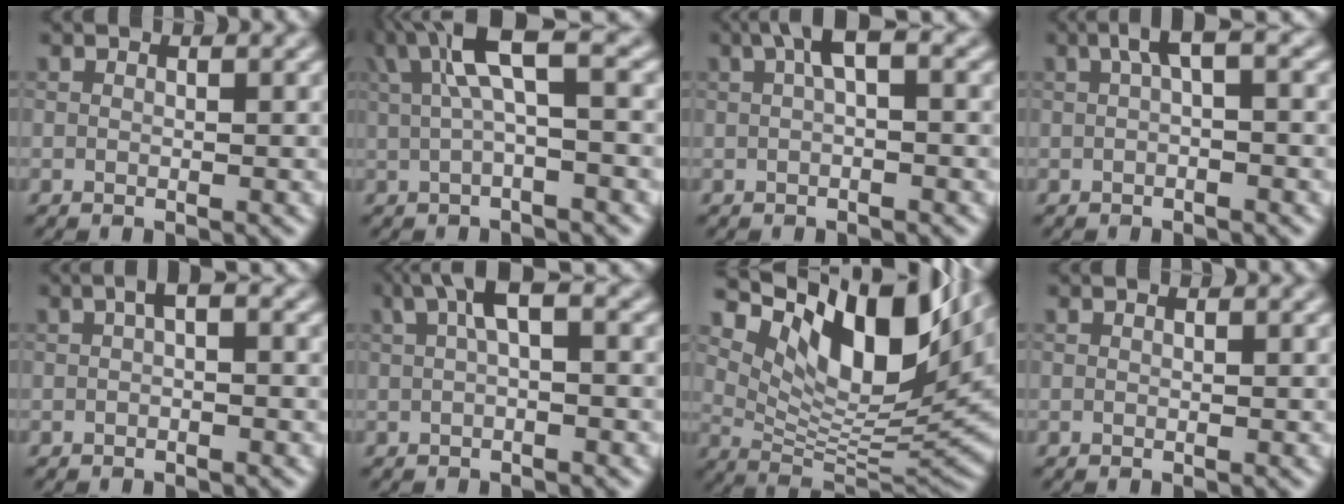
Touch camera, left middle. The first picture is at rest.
{"total": 5.0, "force": [1.7, 1.0, 4.6], "torque": [-0.092, 0.013, 0.030]}
{"total": 2.7, "force": [0.7, 0.6, 2.6], "torque": [-0.050, 0.013, 0.009]}
{"total": 2.3, "force": [0.5, 0.4, 2.2], "torque": [-0.041, 0.013, 0.007]}
{"total": 1.3, "force": [0.0, 0.3, 1.3], "torque": [-0.027, 0.005, 0.000]}
{"total": 3.3, "force": [1.0, 0.8, 3.0], "torque": [-0.059, 0.014, 0.014]}
{"total": 11.7, "force": [6.5, 4.7, 8.5], "torque": [-0.142, -0.003, 0.124]}
{"total": 0.0}